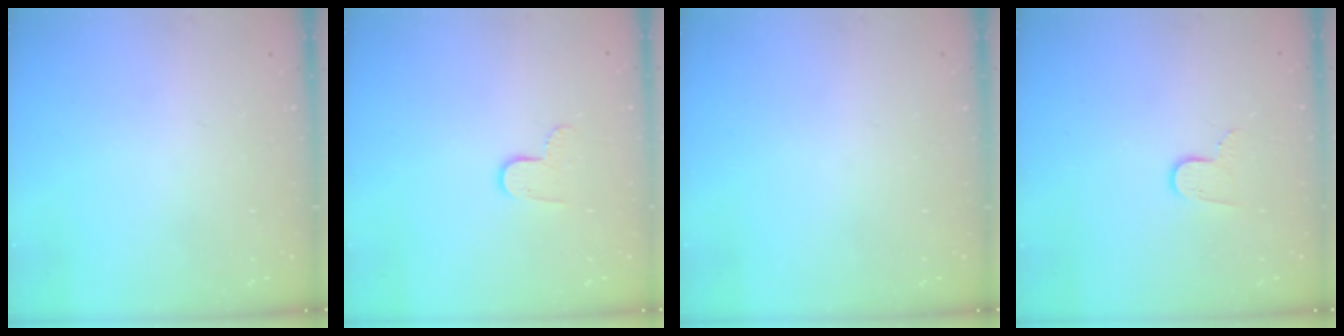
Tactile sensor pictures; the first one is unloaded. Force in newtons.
{"total": 5.8, "press": 5.8, "slide": 0.5}
{"total": 0.0}
{"total": 6.4, "press": 6.3, "slide": 0.6}